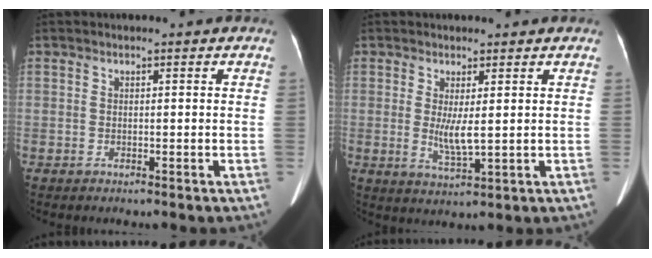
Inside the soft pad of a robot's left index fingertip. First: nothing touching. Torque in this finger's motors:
{"motor_torque": [0.80, -0.09, 0.42, 0.12]}